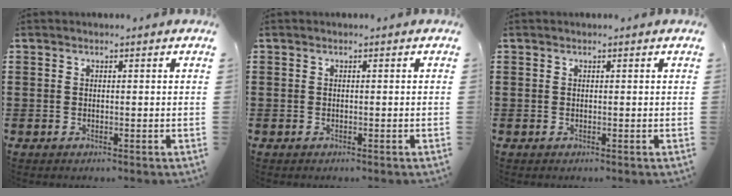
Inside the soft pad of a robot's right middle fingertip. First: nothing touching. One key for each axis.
{"total": 0.0}
{"total": 0.0}